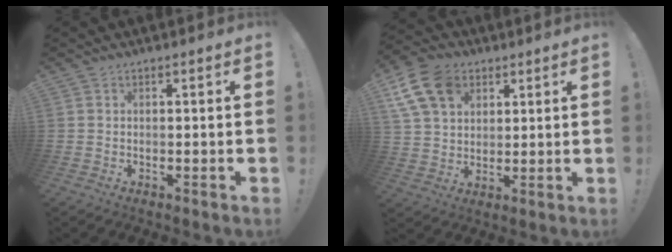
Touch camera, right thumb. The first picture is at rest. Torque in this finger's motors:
{"motor_torque": [-0.53, 0.92, 0.55, 0.08, 0.14]}